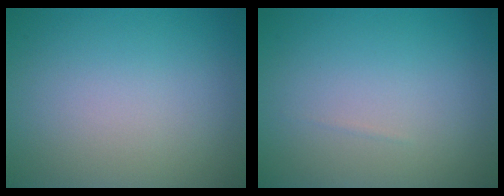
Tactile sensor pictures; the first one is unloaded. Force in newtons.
{"total": 0.0}